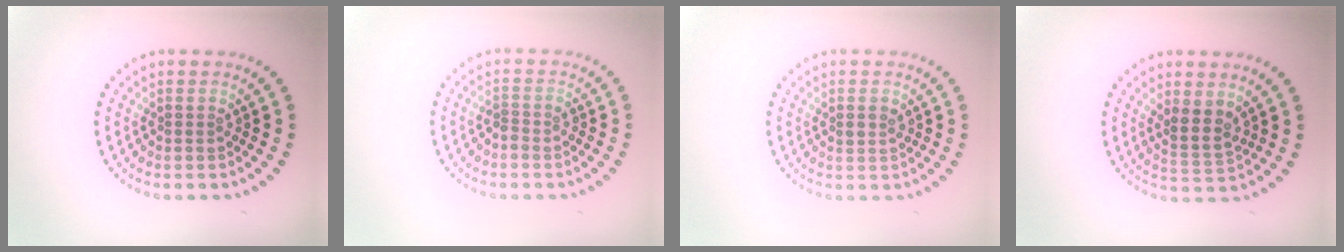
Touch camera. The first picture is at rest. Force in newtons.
{"total": 1.1, "press": 0.8, "slide": 0.7}
{"total": 1.2, "press": 1.2, "slide": 0.2}
{"total": 2.5, "press": 2.1, "slide": 1.3}